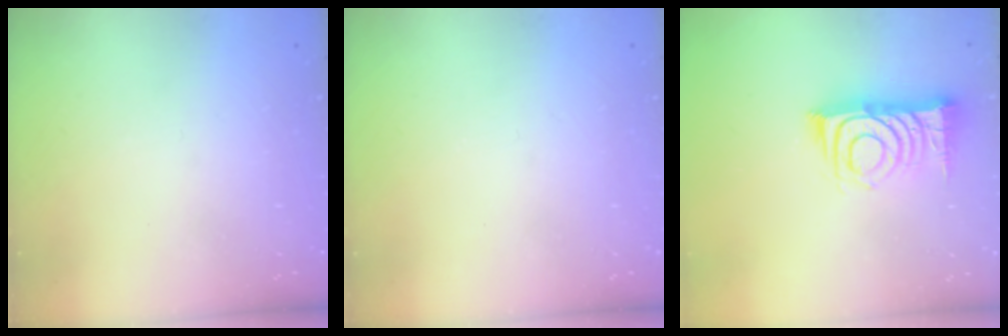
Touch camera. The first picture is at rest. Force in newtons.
{"total": 0.0}
{"total": 12.7, "press": 12.6, "slide": 0.9}